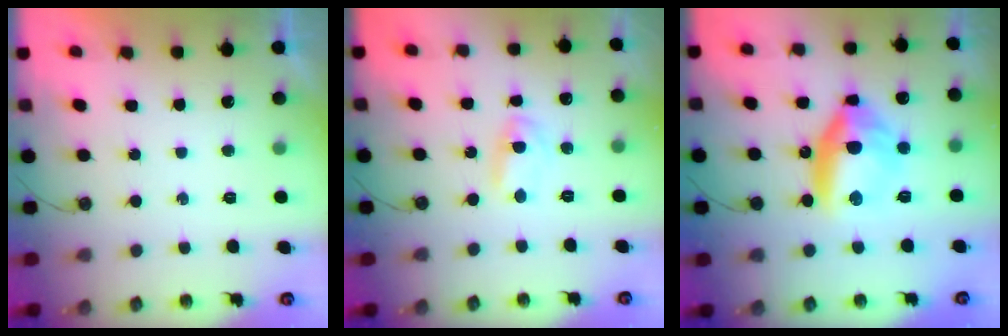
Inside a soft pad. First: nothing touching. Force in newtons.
{"total": 2.7, "press": 2.7, "slide": 0.2}
{"total": 11.9, "press": 11.6, "slide": 2.6}